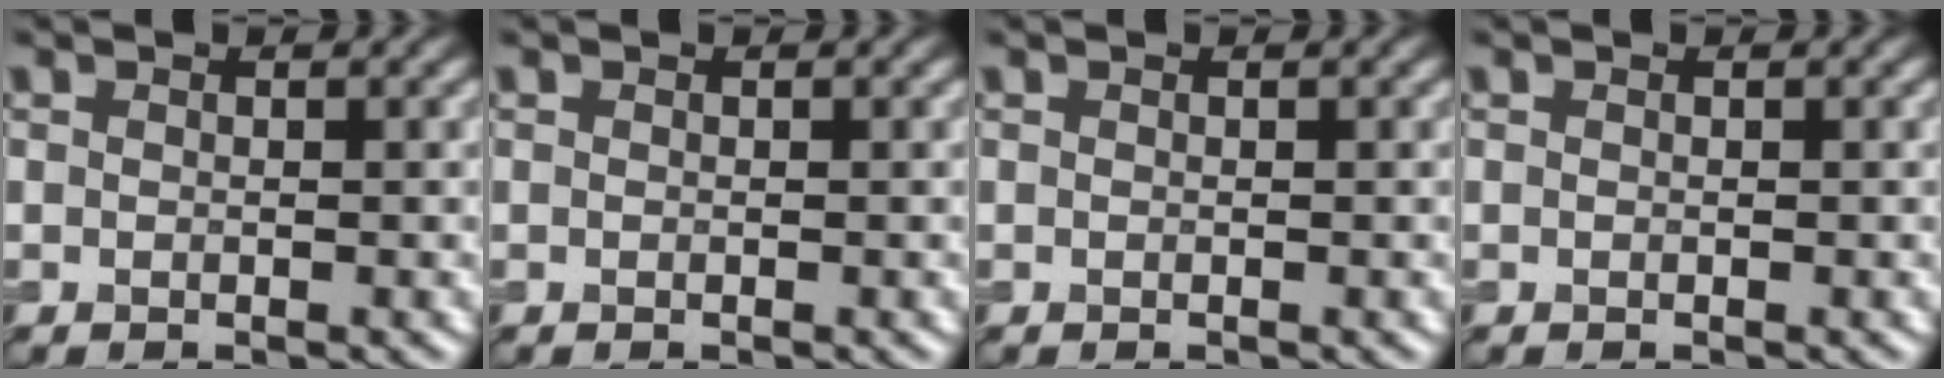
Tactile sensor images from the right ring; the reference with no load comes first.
{"total": 0.0}
{"total": 0.0}
{"total": 0.0}